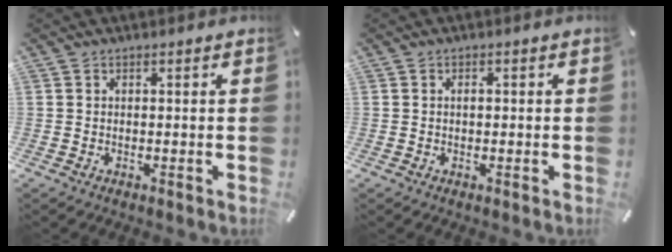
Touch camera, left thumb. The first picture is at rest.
{"total": 1.2, "force": [-0.1, 0.7, 1.0], "torque": [-0.021, 0.003, -0.003]}